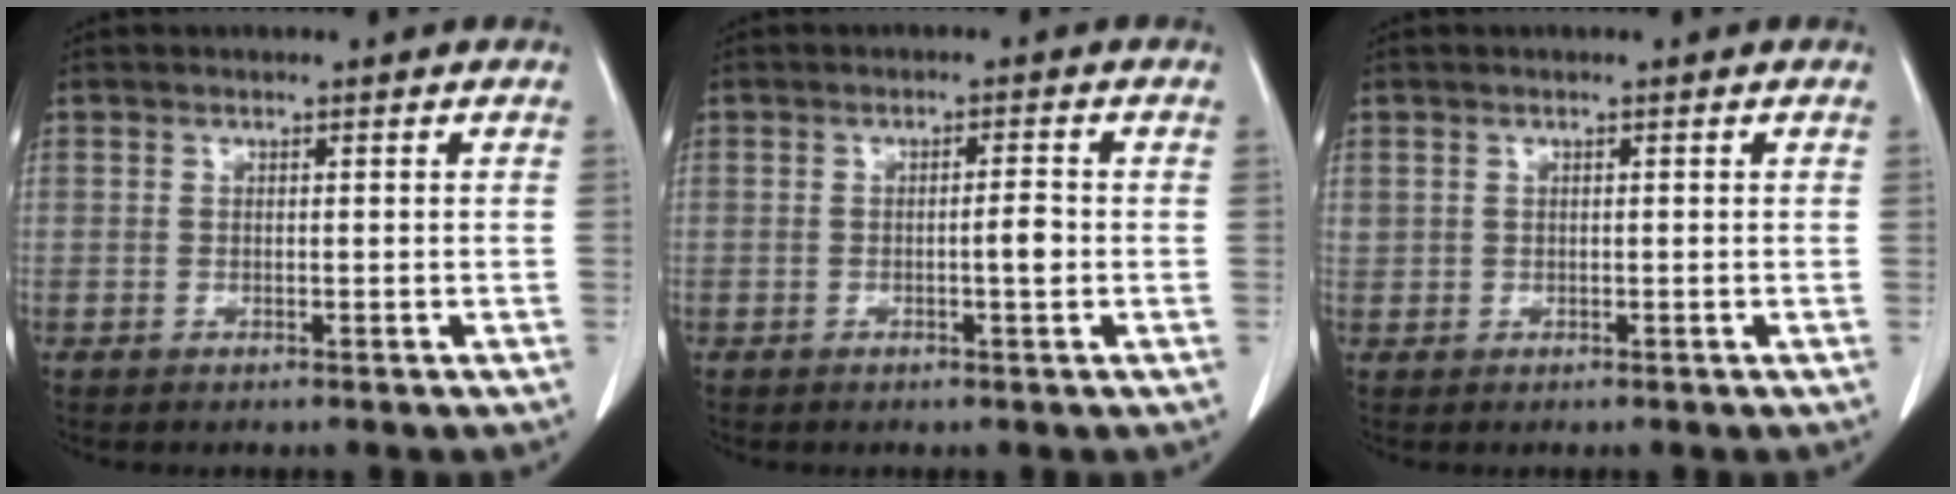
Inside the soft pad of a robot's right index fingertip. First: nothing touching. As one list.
[{"total": 2.6, "force": [-0.5, 0.2, 2.5], "torque": [-0.039, 0.001, -0.009]}, {"total": 0.8, "force": [0.4, 0.7, 0.2], "torque": [0.001, 0.011, 0.008]}]